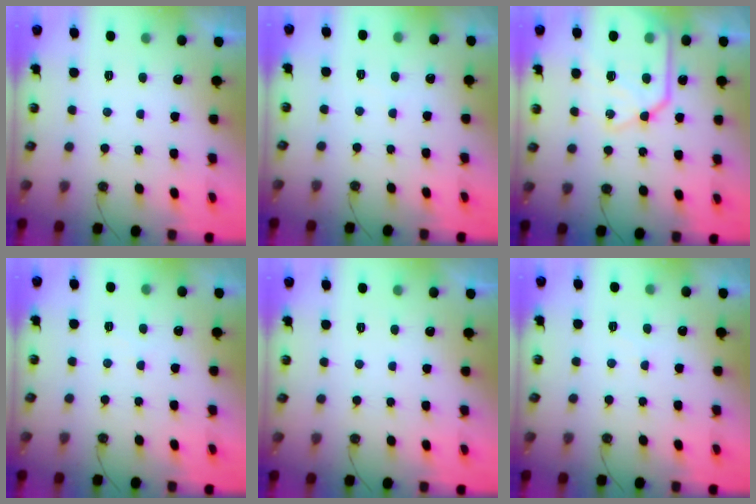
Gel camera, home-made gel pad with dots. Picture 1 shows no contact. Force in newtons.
{"total": 2.3, "press": 2.2, "slide": 0.4}
{"total": 17.5, "press": 17.5, "slide": 1.5}
{"total": 4.1, "press": 4.1, "slide": 0.7}
{"total": 0.0}
{"total": 4.2, "press": 4.1, "slide": 0.7}